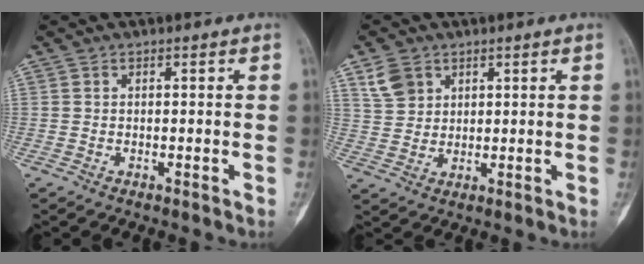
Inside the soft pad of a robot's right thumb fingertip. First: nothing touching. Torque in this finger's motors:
{"motor_torque": [0.01, 0.03, 0.04, -0.02, -0.01]}